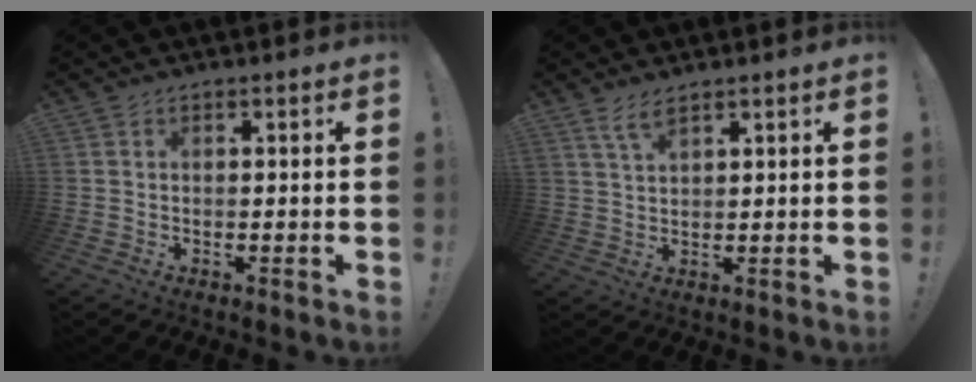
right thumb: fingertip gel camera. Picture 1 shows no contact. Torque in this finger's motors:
{"motor_torque": [1.05, 1.12, 0.20, 0.09, 0.44]}